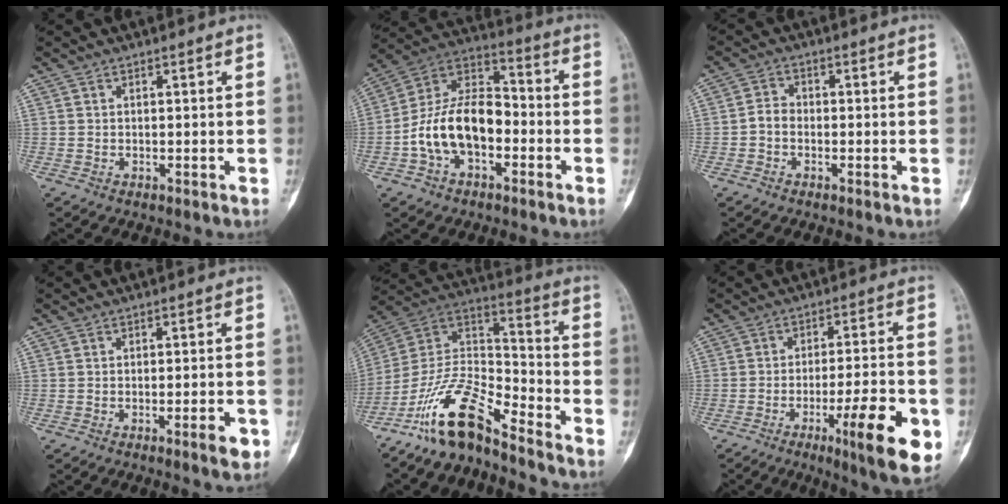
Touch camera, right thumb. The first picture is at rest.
{"total": 15.5, "force": [-4.0, 9.4, 11.7], "torque": [-0.199, 0.052, -0.076]}
{"total": 2.8, "force": [-0.9, 2.2, 1.5], "torque": [-0.021, 0.009, -0.026]}
{"total": 4.0, "force": [-1.9, 0.8, 3.4], "torque": [-0.048, 0.006, -0.025]}
{"total": 15.6, "force": [-11.9, 4.6, 8.9], "torque": [-0.163, 0.093, -0.228]}
{"total": 15.4, "force": [-6.0, 2.7, 13.9], "torque": [-0.199, 0.007, -0.084]}